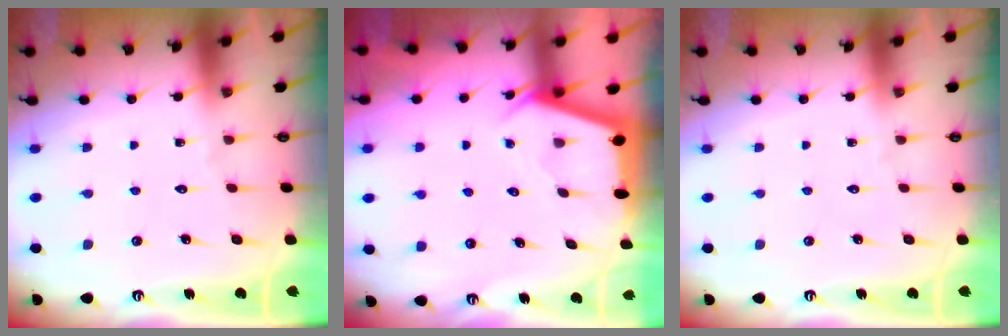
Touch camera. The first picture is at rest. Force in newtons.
{"total": 2.8, "press": 2.8, "slide": 0.4}
{"total": 0.0}